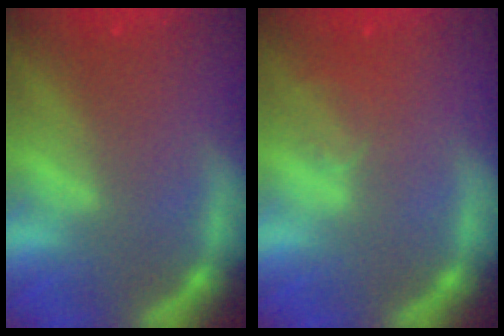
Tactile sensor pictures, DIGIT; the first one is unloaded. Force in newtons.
{"total": 2.0}